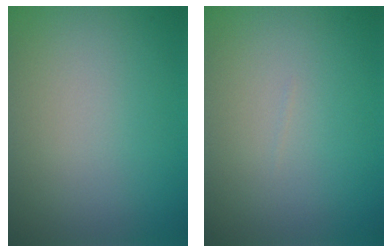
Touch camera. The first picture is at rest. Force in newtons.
{"total": 0.0}